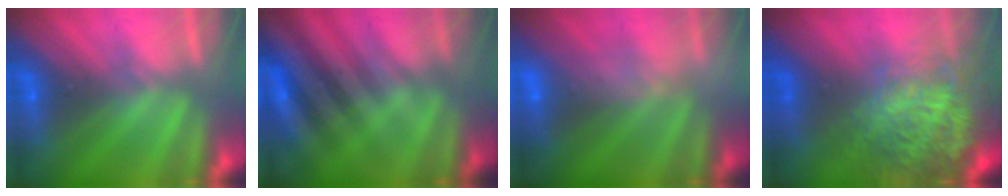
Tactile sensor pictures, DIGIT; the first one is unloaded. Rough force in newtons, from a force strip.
{"total": 2.6}
{"total": 2.4}
{"total": 7.6}